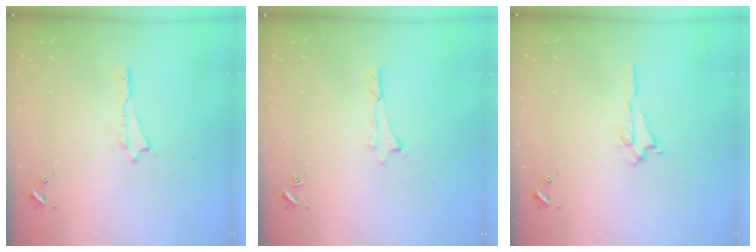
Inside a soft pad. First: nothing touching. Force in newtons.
{"total": 0.6, "press": 0.5, "slide": 0.2}
{"total": 0.7, "press": 0.7, "slide": 0.2}